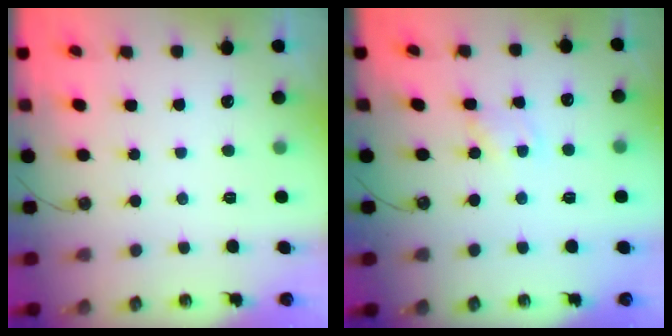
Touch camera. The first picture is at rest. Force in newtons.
{"total": 2.6, "press": 2.5, "slide": 0.4}